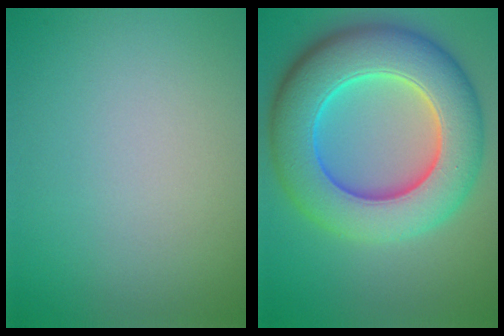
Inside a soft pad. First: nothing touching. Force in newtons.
{"total": 11.3, "press": 11.3, "slide": 0.4}